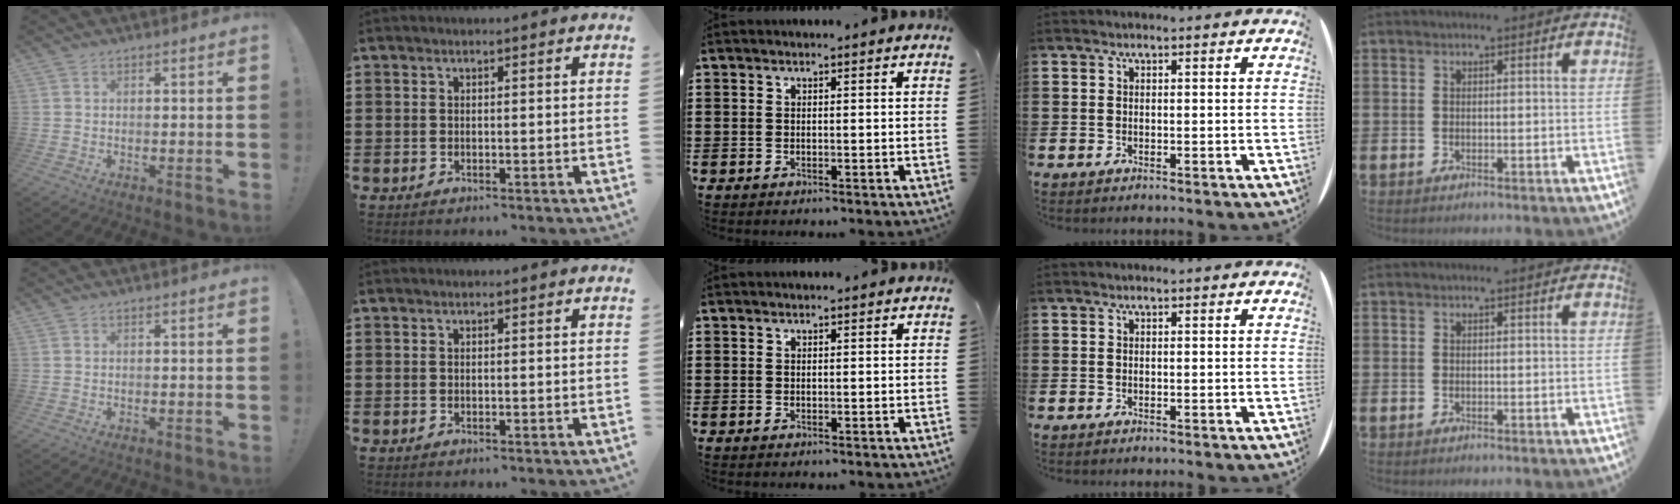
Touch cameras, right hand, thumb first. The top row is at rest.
{}